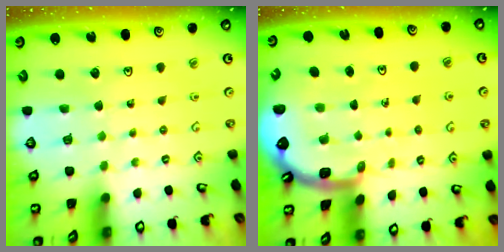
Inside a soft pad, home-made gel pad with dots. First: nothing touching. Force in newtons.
{"total": 4.0, "press": 3.9, "slide": 0.4}